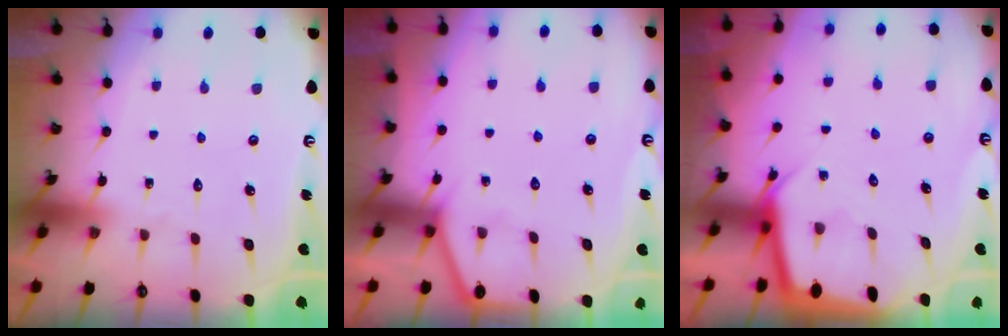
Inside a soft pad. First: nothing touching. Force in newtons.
{"total": 2.6, "press": 2.6, "slide": 0.3}
{"total": 3.0, "press": 3.0, "slide": 0.3}